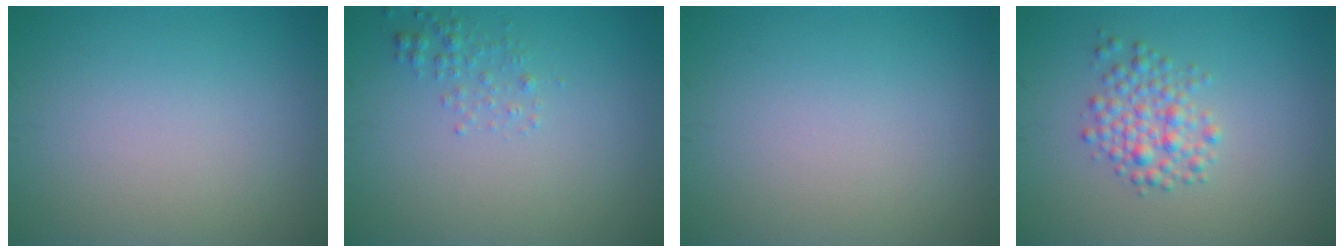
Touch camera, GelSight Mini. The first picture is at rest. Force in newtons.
{"total": 1.3, "press": 1.3, "slide": 0.1}
{"total": 0.0}
{"total": 2.8, "press": 2.8, "slide": 0.1}